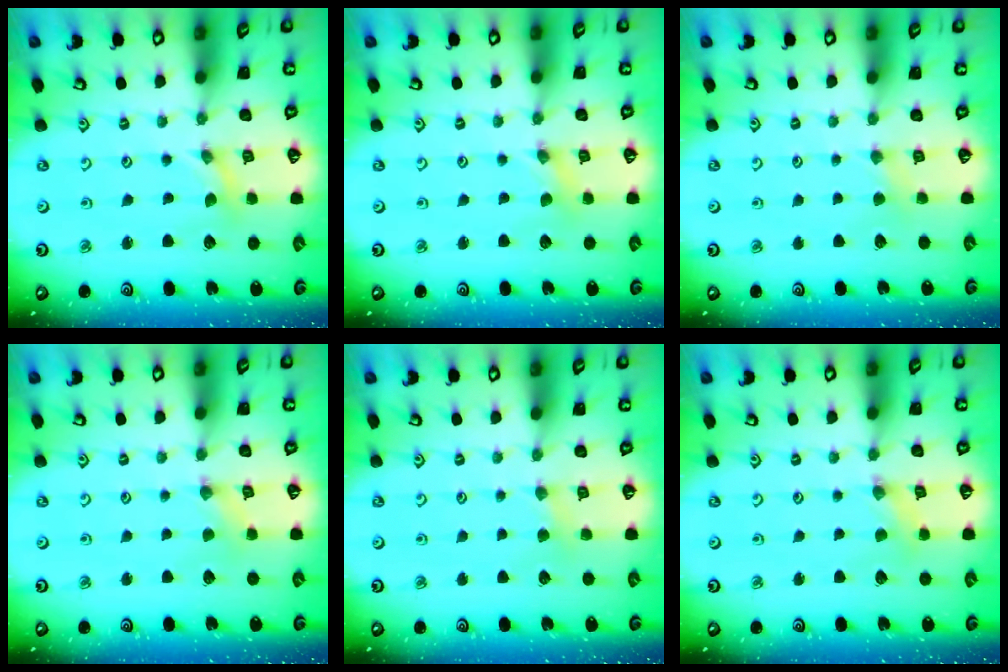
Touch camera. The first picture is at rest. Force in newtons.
{"total": 0.9, "press": 0.9, "slide": 0.2}
{"total": 3.0, "press": 3.0, "slide": 0.4}
{"total": 2.0, "press": 2.0, "slide": 0.3}
{"total": 3.2, "press": 3.1, "slide": 0.6}
{"total": 0.9, "press": 0.9, "slide": 0.3}